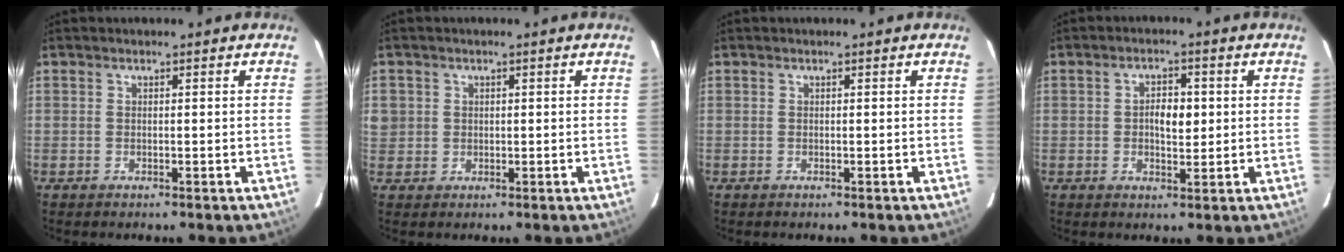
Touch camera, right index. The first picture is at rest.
{"total": 3.3, "force": [0.7, 3.2, 0.6], "torque": [-0.017, 0.007, 0.019]}
{"total": 0.0}
{"total": 4.1, "force": [0.3, 2.0, 3.6], "torque": [-0.058, 0.005, 0.008]}